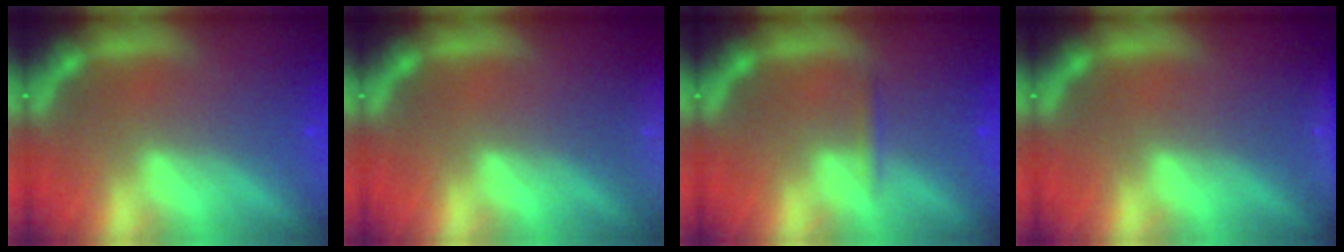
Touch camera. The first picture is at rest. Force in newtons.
{"total": 9.0}
{"total": 0.9}
{"total": 2.4}